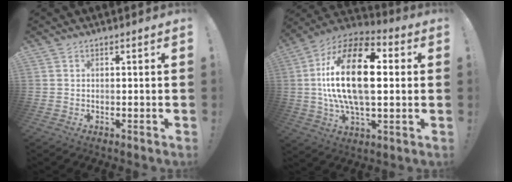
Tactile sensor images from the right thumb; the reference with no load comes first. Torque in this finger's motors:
{"motor_torque": [1.68, 3.33, 2.65, -0.12, 0.79]}